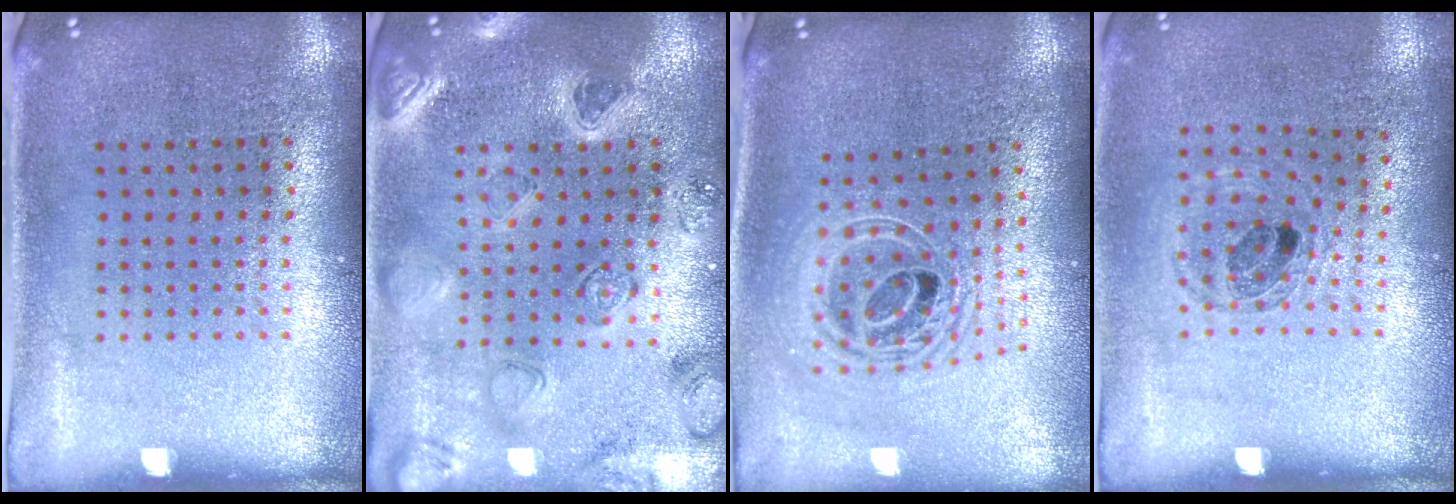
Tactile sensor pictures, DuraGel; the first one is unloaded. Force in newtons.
{"total": 2.2, "press": 2.2, "slide": 0.3}
{"total": 2.2, "press": 1.8, "slide": 1.4}
{"total": 0.9, "press": 0.9, "slide": 0.1}